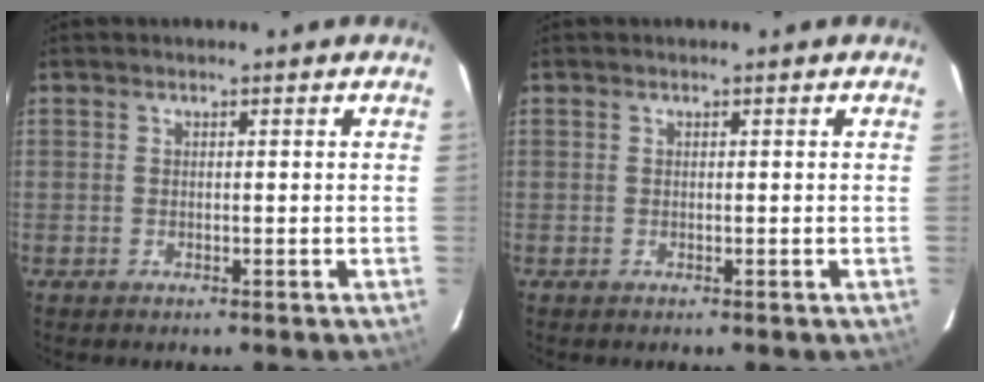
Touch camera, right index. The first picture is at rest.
{"total": 0.0}